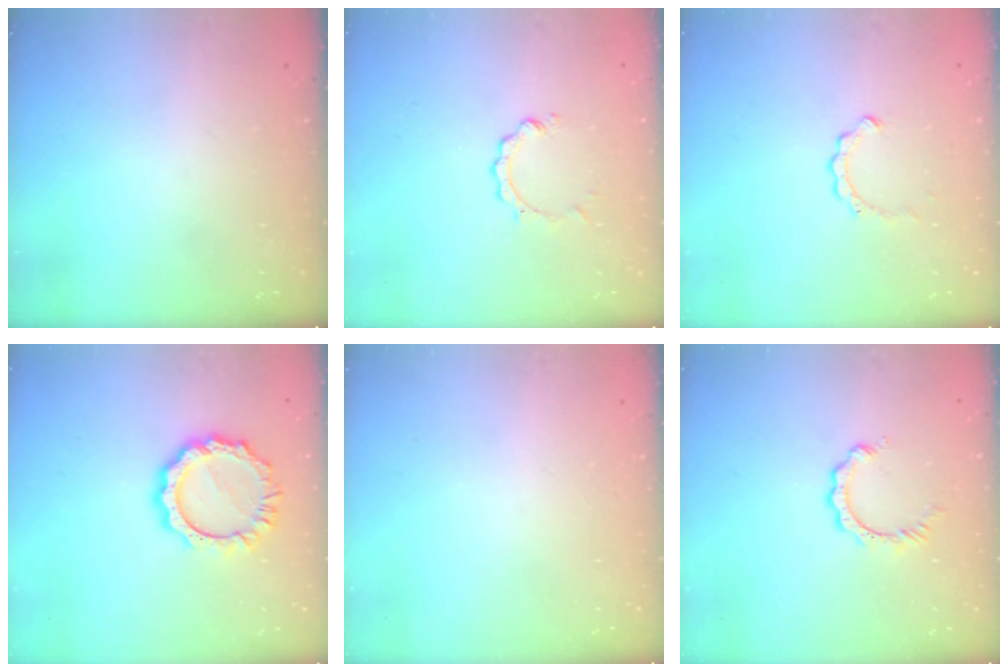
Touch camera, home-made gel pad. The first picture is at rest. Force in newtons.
{"total": 2.1, "press": 2.1, "slide": 0.2}
{"total": 2.6, "press": 2.6, "slide": 0.3}
{"total": 10.6, "press": 10.5, "slide": 1.1}
{"total": 0.0}
{"total": 2.8, "press": 2.8, "slide": 0.5}